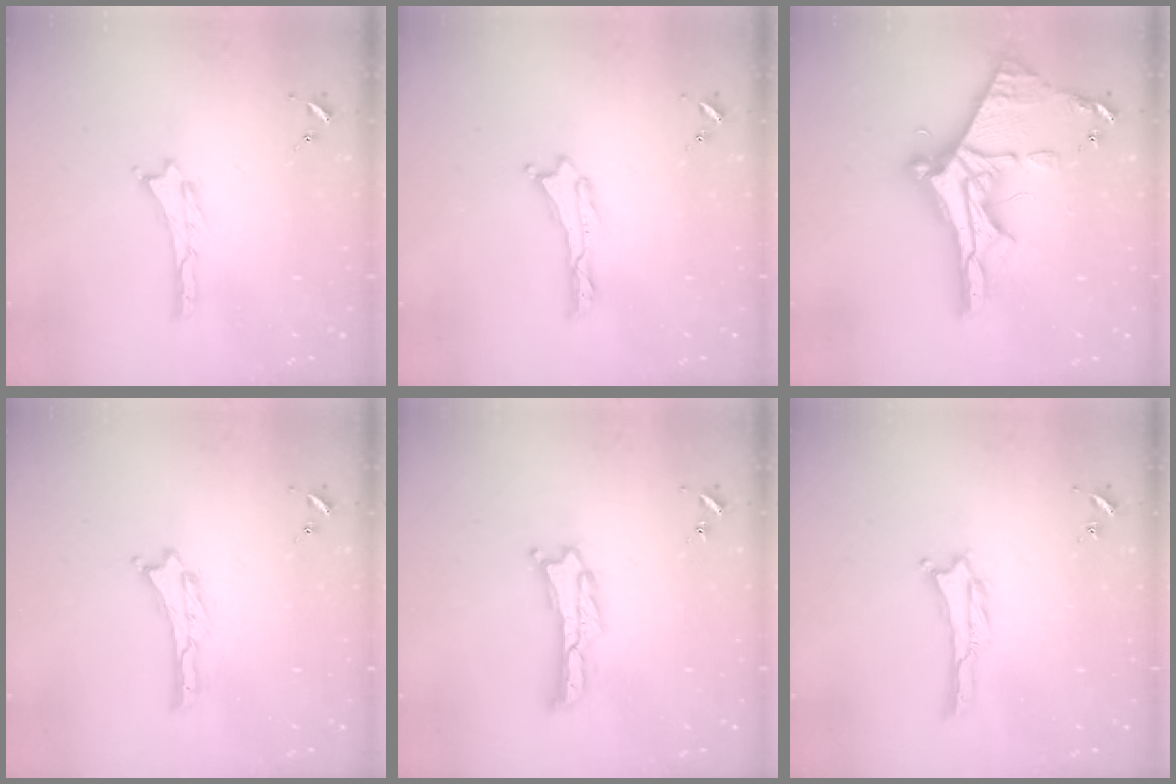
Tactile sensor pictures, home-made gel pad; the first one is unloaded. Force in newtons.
{"total": 0.0}
{"total": 12.9, "press": 12.9, "slide": 1.3}
{"total": 0.0}
{"total": 1.8, "press": 1.8, "slide": 0.2}
{"total": 0.8, "press": 0.8, "slide": 0.1}